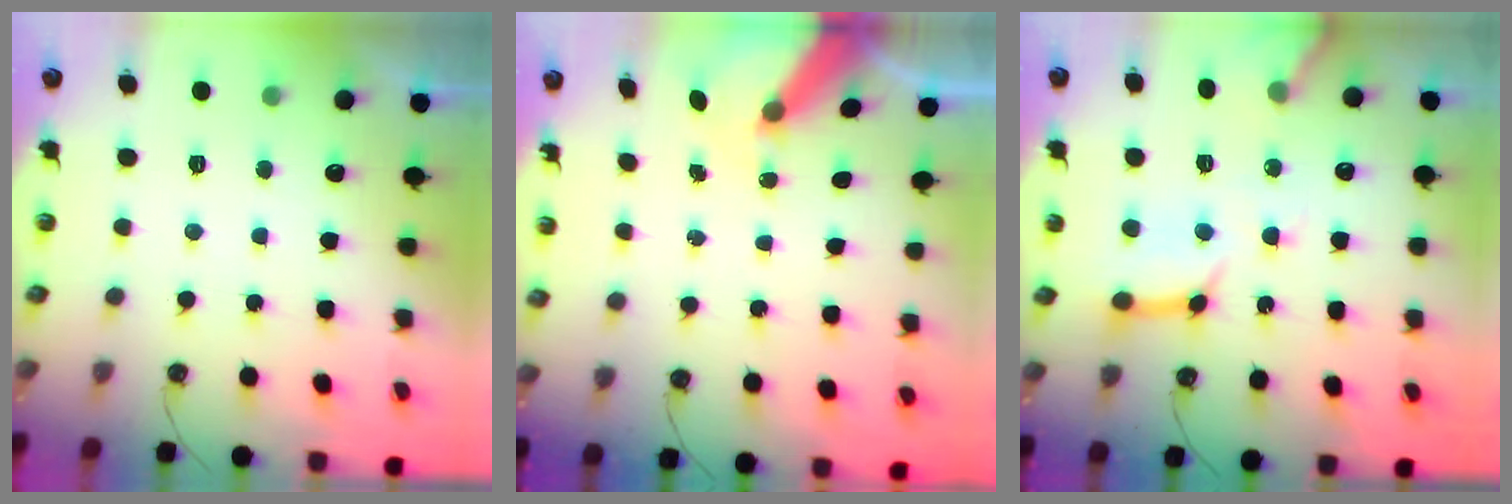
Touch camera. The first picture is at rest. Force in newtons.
{"total": 7.8, "press": 7.8, "slide": 0.8}
{"total": 12.3, "press": 12.3, "slide": 1.0}